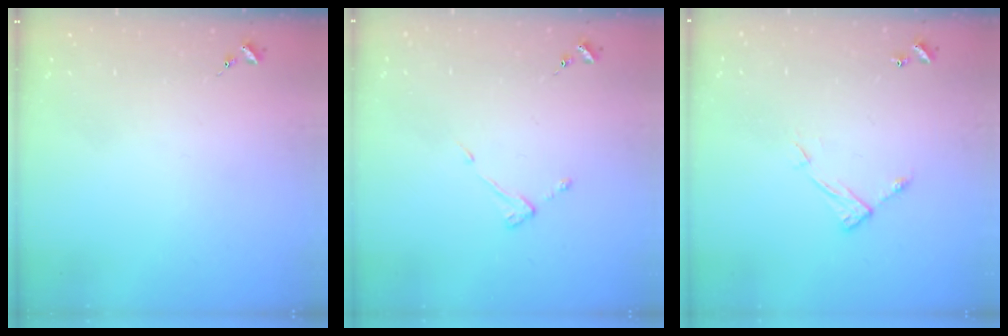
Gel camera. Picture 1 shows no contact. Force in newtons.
{"total": 3.8, "press": 3.8, "slide": 0.3}
{"total": 6.3, "press": 6.3, "slide": 0.4}